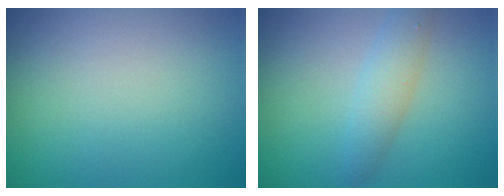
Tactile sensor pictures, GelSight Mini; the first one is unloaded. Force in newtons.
{"total": 2.4, "press": 2.4, "slide": 0.1}